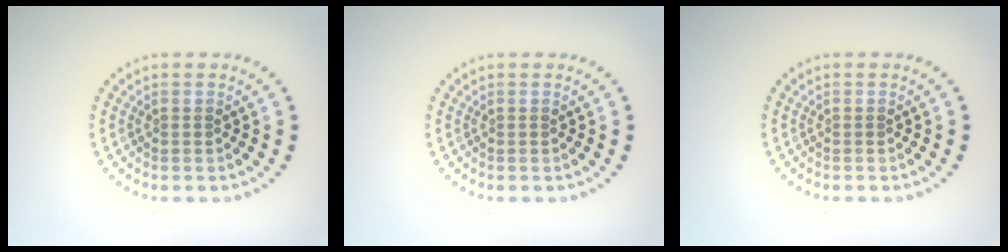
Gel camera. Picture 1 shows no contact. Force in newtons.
{"total": 0.0}
{"total": 0.0}